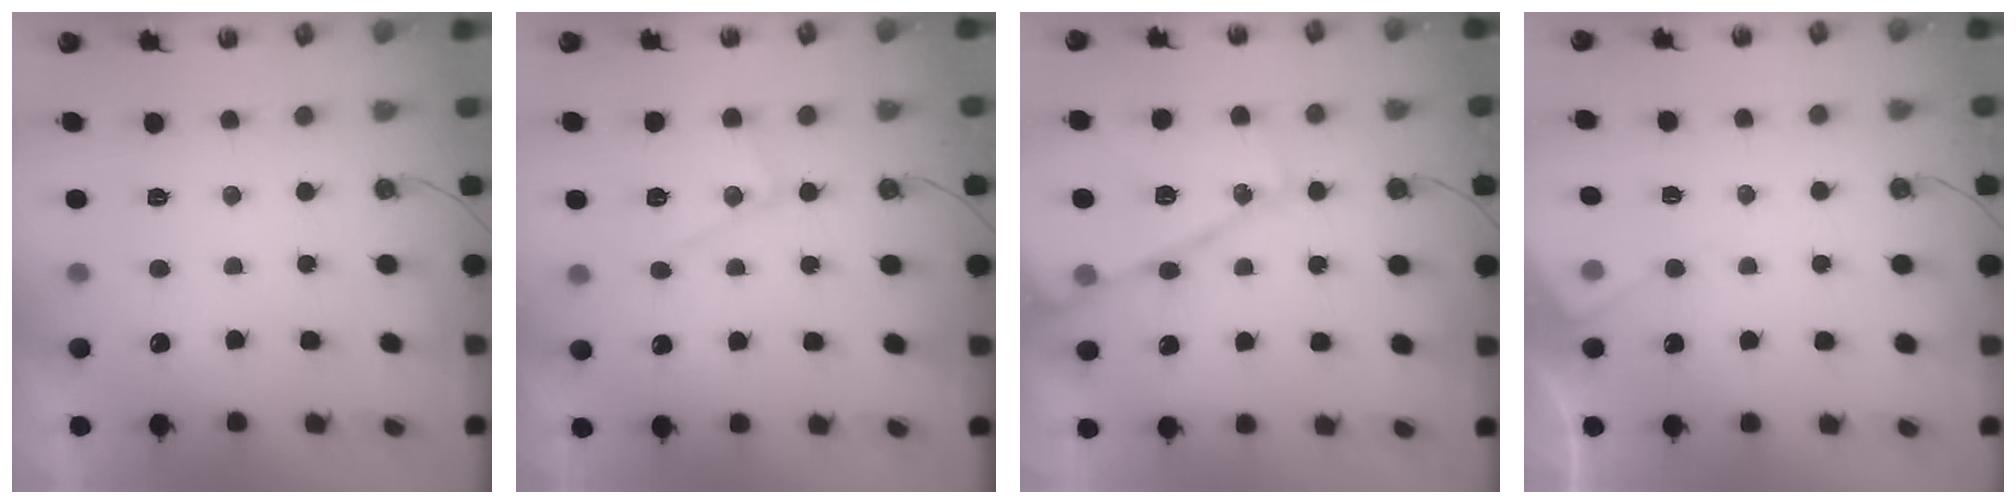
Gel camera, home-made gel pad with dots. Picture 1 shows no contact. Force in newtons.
{"total": 12.3, "press": 12.3, "slide": 0.7}
{"total": 16.0, "press": 16.0, "slide": 1.6}
{"total": 6.0, "press": 6.0, "slide": 0.9}